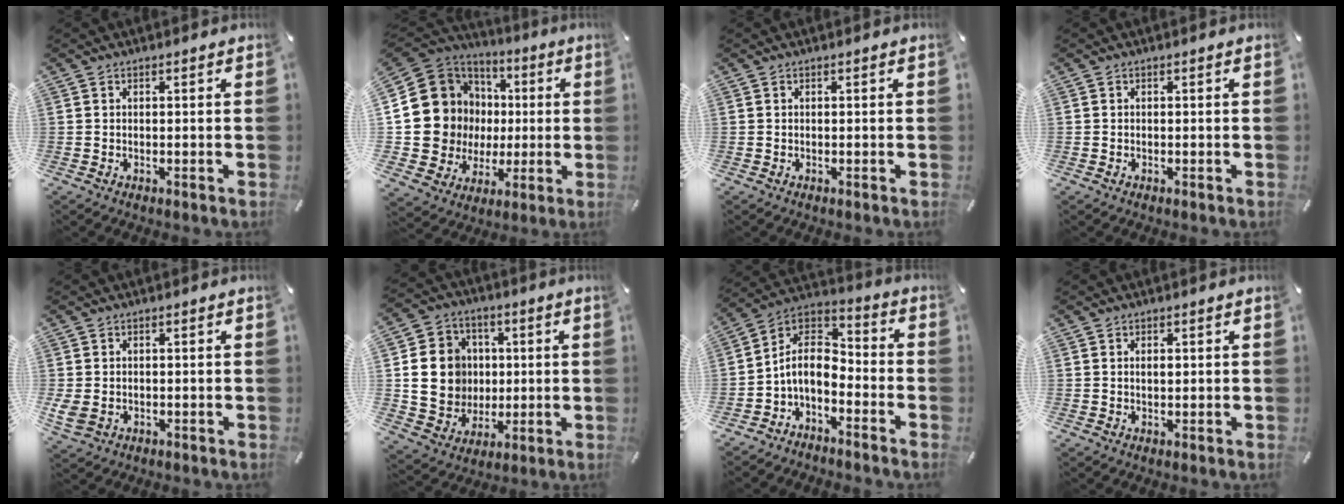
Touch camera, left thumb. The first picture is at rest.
{"total": 16.0, "force": [1.7, 15.3, 4.1], "torque": [-0.070, -0.026, 0.066]}
{"total": 0.0}
{"total": 0.0}
{"total": 3.0, "force": [-0.3, 2.4, 1.8], "torque": [-0.046, 0.000, -0.008]}
{"total": 15.0, "force": [1.1, 13.7, 6.1], "torque": [-0.121, 0.010, 0.029]}
{"total": 8.1, "force": [-3.6, 5.4, 4.7], "torque": [-0.108, 0.007, -0.073]}
{"total": 1.1, "force": [0.3, 0.8, 0.7], "torque": [-0.007, -0.001, 0.003]}